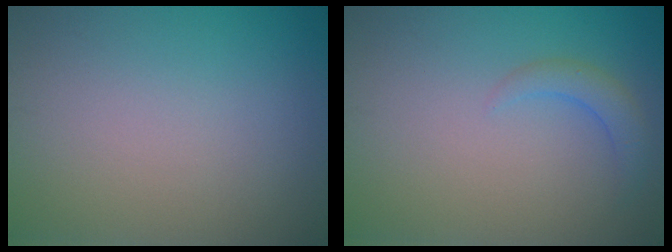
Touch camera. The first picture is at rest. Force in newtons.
{"total": 1.8, "press": 1.8, "slide": 0.3}